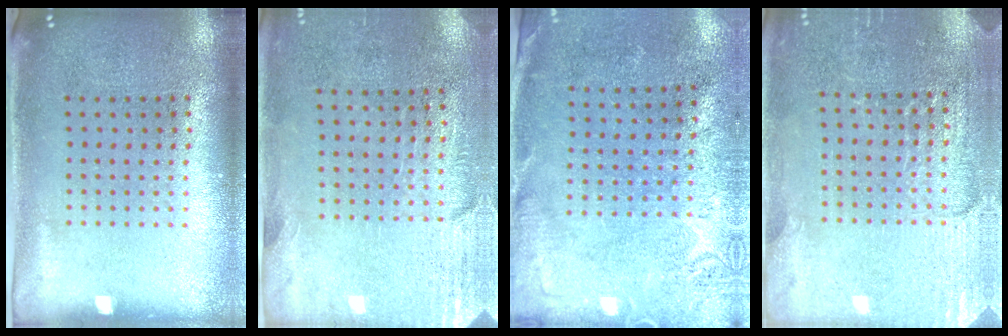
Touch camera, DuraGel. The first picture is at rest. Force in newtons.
{"total": 2.8, "press": 2.4, "slide": 1.4}
{"total": 2.7, "press": 2.4, "slide": 1.3}
{"total": 2.9, "press": 2.9, "slide": 0.2}